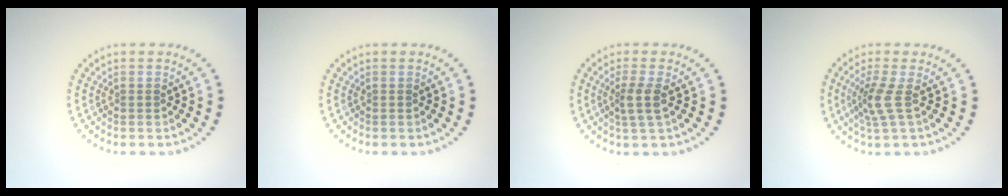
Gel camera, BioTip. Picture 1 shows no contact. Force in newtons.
{"total": 0.0}
{"total": 2.2, "press": 1.8, "slide": 1.3}
{"total": 2.5, "press": 1.9, "slide": 1.7}